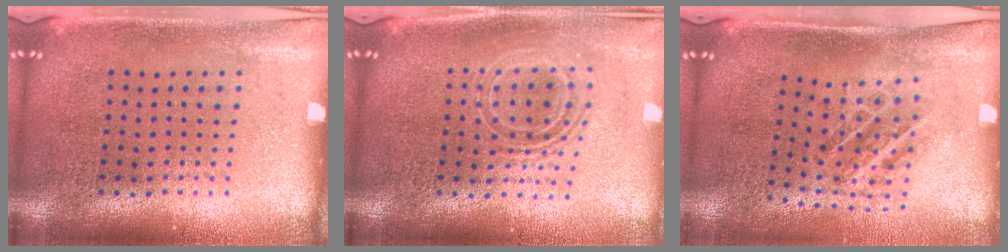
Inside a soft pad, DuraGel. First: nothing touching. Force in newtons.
{"total": 1.6, "press": 1.3, "slide": 0.9}
{"total": 1.1, "press": 1.0, "slide": 0.3}